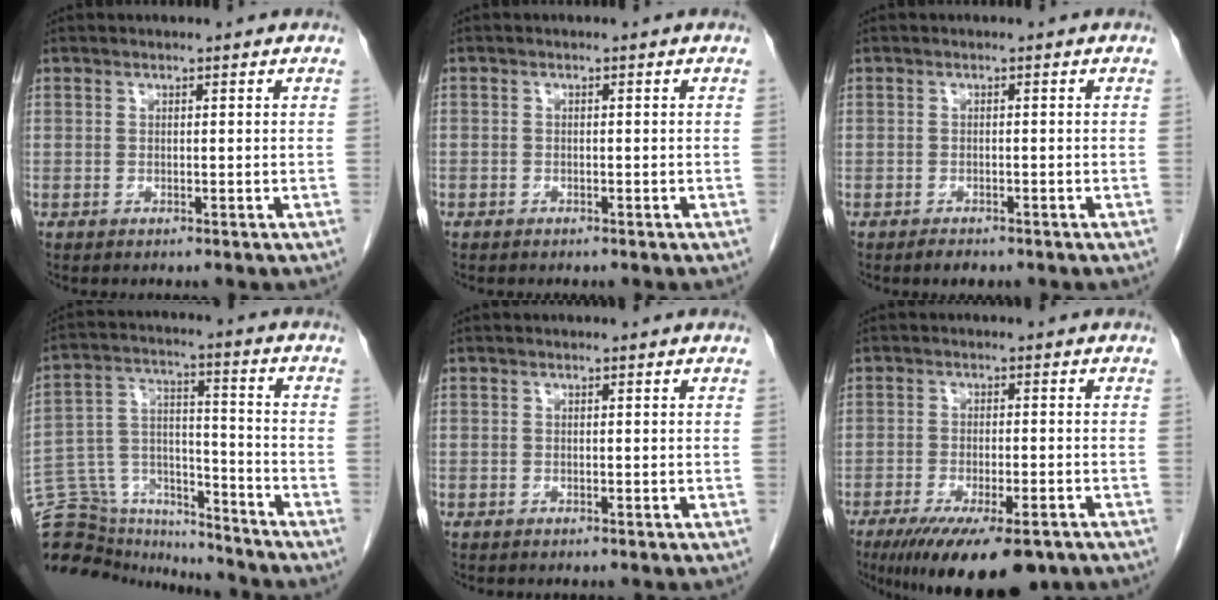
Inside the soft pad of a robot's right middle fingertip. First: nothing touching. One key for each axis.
{"total": 1.1, "fx": -0.7, "fy": 0.9, "fz": 0.0, "tx": -0.010, "ty": 0.003, "tz": -0.015}
{"total": 1.6, "fx": -1.3, "fy": 0.6, "fz": 0.8, "tx": -0.019, "ty": -0.003, "tz": -0.014}
{"total": 19.3, "fx": -17.6, "fy": 6.5, "fz": 4.6, "tx": -0.120, "ty": 0.047, "tz": -0.281}
{"total": 0.6, "fx": -0.4, "fy": 0.5, "fz": 0.0, "tx": -0.007, "ty": 0.004, "tz": -0.009}
{"total": 14.2, "fx": -10.1, "fy": 3.5, "fz": 9.3, "tx": -0.136, "ty": -0.024, "tz": -0.153}